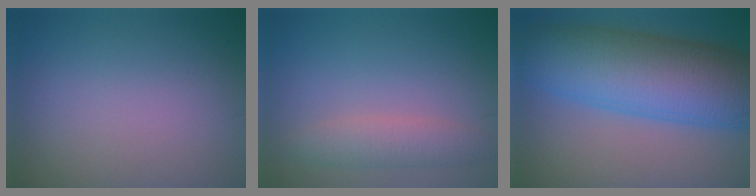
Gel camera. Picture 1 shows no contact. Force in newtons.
{"total": 2.8, "press": 2.8, "slide": 0.0}
{"total": 12.7, "press": 12.7, "slide": 0.2}